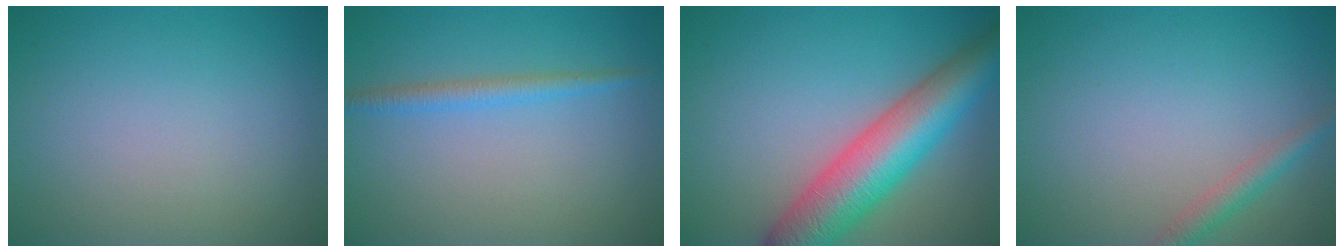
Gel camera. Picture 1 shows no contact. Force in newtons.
{"total": 1.8, "press": 1.8, "slide": 0.1}
{"total": 9.1, "press": 9.1, "slide": 0.4}
{"total": 2.0, "press": 2.0, "slide": 0.1}